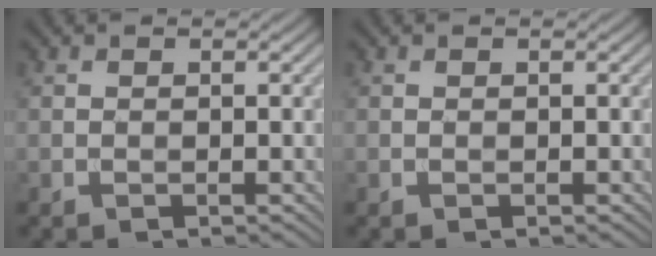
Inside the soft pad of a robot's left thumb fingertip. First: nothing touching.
{"total": 0.0}